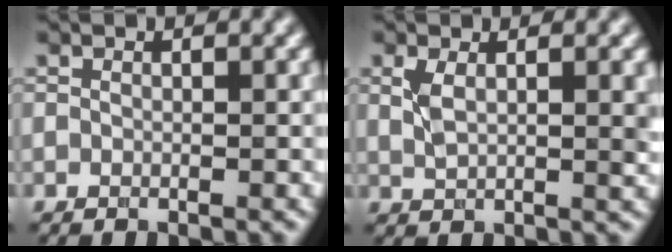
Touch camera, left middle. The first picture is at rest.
{"total": 3.4, "force": [0.9, 1.2, 3.0], "torque": [-0.061, -0.004, 0.019]}